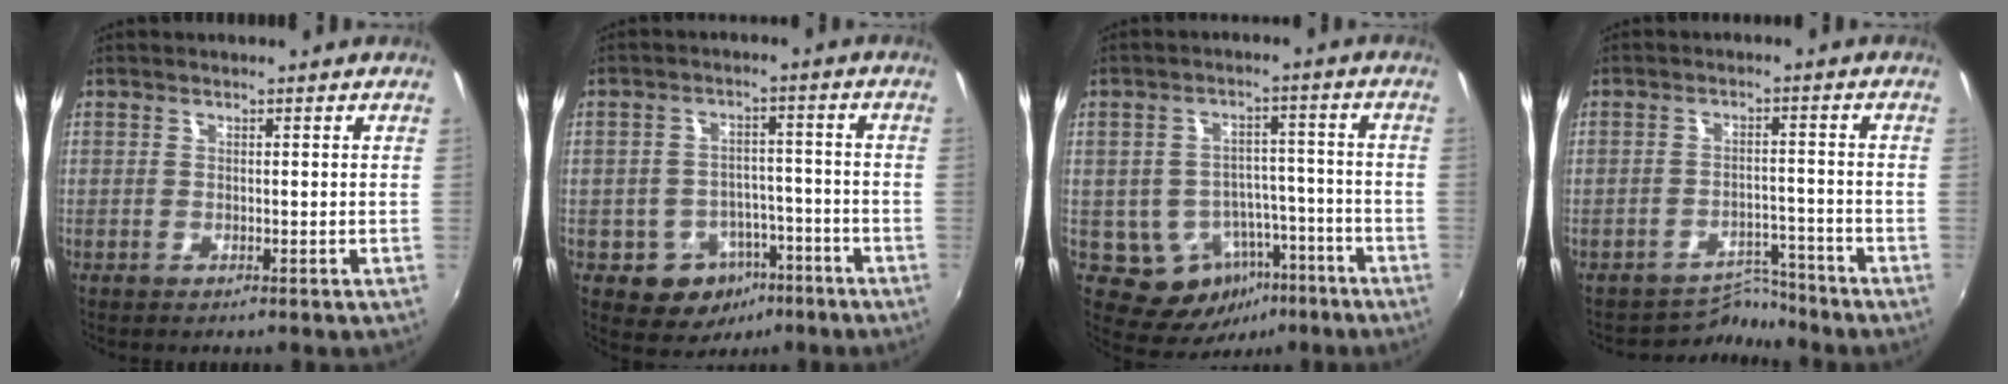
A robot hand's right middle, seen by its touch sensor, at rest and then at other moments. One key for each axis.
{"total": 9.3, "fx": -4.9, "fy": 7.4, "fz": 3.0, "tx": -0.063, "ty": 0.025, "tz": -0.045}
{"total": 10.2, "fx": -5.1, "fy": 7.9, "fz": 4.0, "tx": -0.073, "ty": 0.028, "tz": -0.043}
{"total": 4.8, "fx": -4.6, "fy": 1.1, "fz": -0.9, "tx": 0.014, "ty": 0.015, "tz": -0.072}